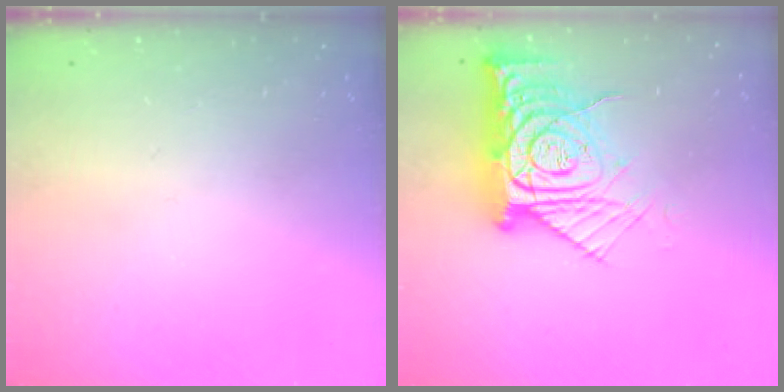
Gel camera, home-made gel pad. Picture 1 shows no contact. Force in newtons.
{"total": 17.3, "press": 17.2, "slide": 1.7}